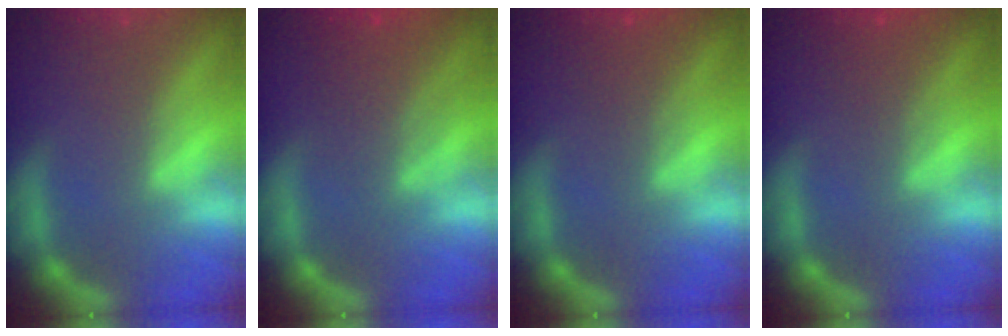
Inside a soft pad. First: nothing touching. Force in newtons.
{"total": 4.6}
{"total": 2.4}
{"total": 2.4}